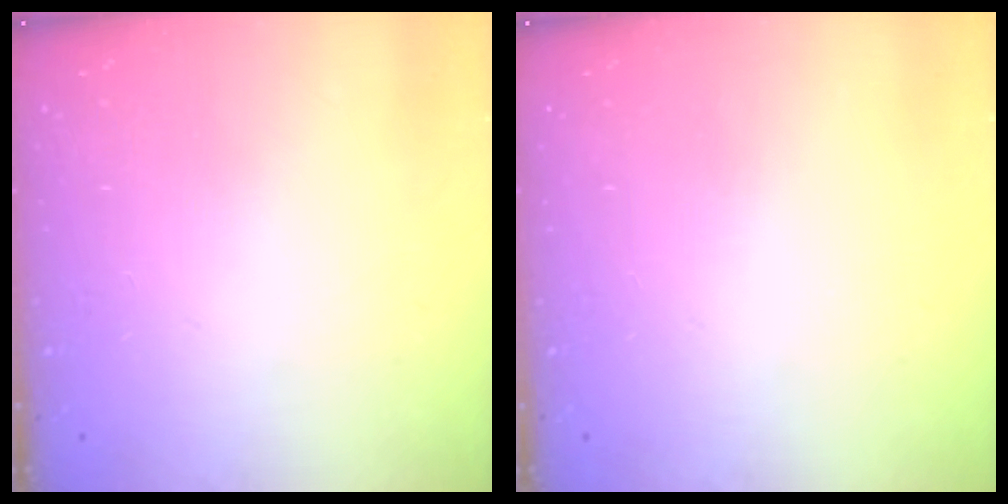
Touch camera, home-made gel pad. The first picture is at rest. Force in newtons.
{"total": 0.0}